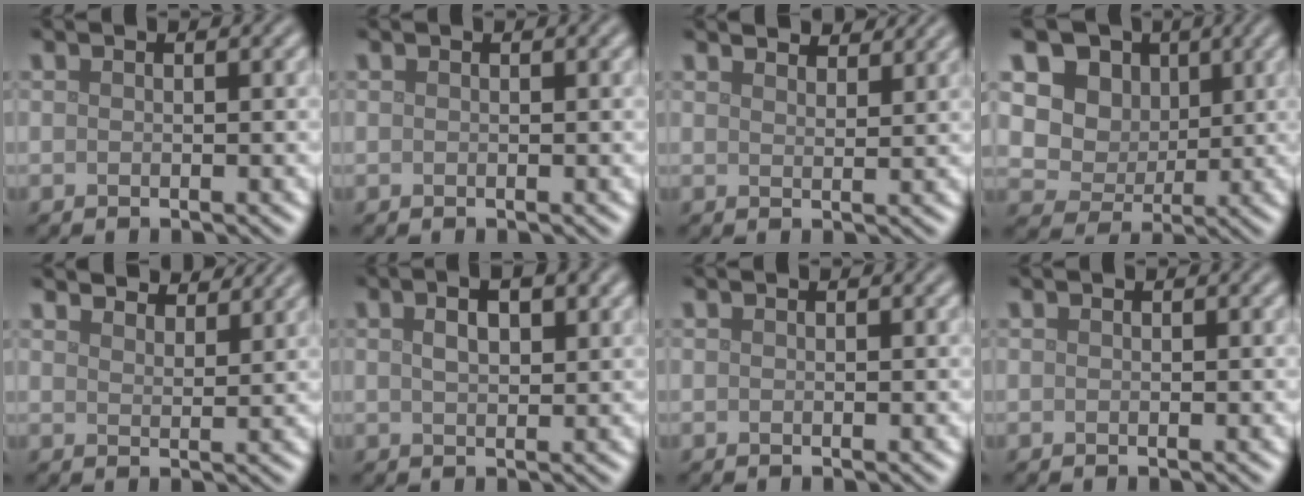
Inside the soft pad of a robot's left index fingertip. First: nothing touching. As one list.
[{"total": 0.0}, {"total": 4.1, "force": [3.9, 0.6, 1.1], "torque": [-0.022, 0.003, 0.051]}, {"total": 8.5, "force": [3.5, 6.8, 3.8], "torque": [-0.082, 0.004, 0.053]}, {"total": 5.7, "force": [5.4, 0.9, 1.5], "torque": [-0.027, 0.000, 0.079]}, {"total": 3.7, "force": [1.7, 1.6, 2.9], "torque": [-0.043, 0.005, 0.024]}, {"total": 0.0}, {"total": 0.0}]